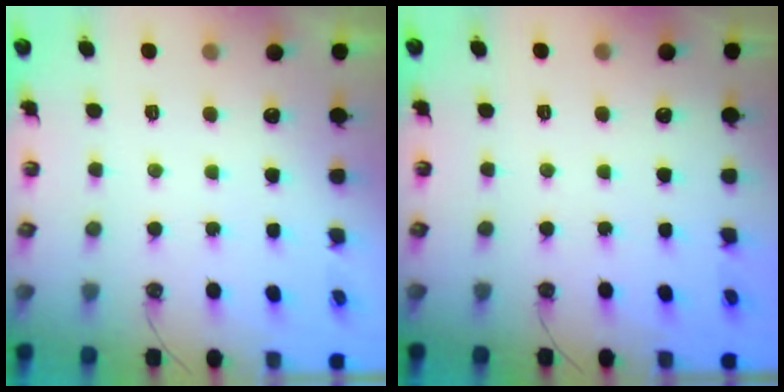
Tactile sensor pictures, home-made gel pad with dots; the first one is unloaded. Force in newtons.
{"total": 0.0}